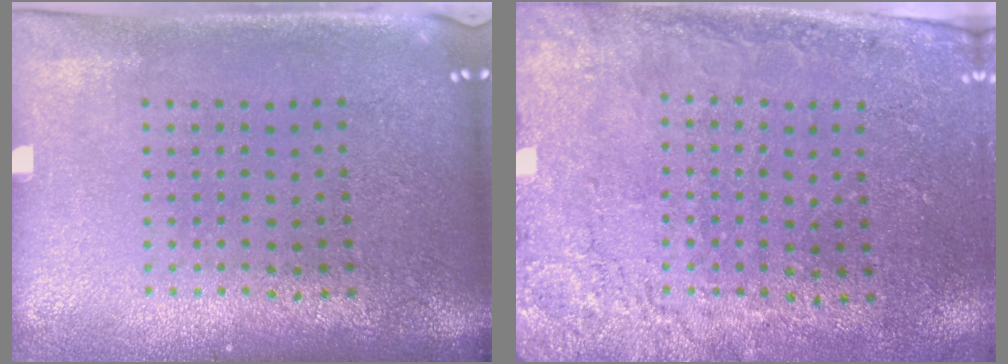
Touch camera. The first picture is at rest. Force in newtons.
{"total": 2.6, "press": 2.3, "slide": 1.2}